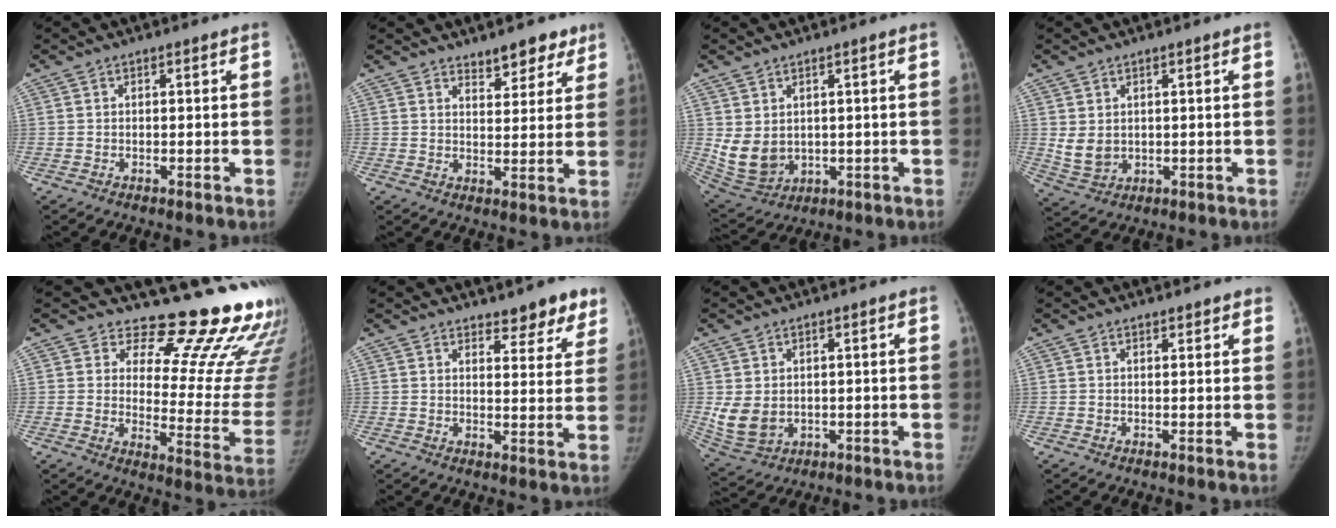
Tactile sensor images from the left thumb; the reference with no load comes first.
{"total": 6.2, "force": [4.7, 3.0, 2.7], "torque": [-0.002, -0.030, 0.069]}
{"total": 8.1, "force": [1.0, 6.3, 5.0], "torque": [-0.087, -0.014, 0.046]}
{"total": 4.7, "force": [0.9, 3.7, 2.8], "torque": [-0.043, -0.015, 0.032]}
{"total": 21.1, "force": [17.8, 7.6, 8.4], "torque": [-0.050, -0.158, 0.207]}
{"total": 7.1, "force": [5.6, 2.9, 3.2], "torque": [-0.001, -0.036, 0.068]}
{"total": 6.9, "force": [0.2, 5.4, 4.3], "torque": [-0.077, -0.013, 0.025]}
{"total": 1.7, "force": [1.4, 0.7, 0.6], "torque": [0.004, -0.004, 0.014]}